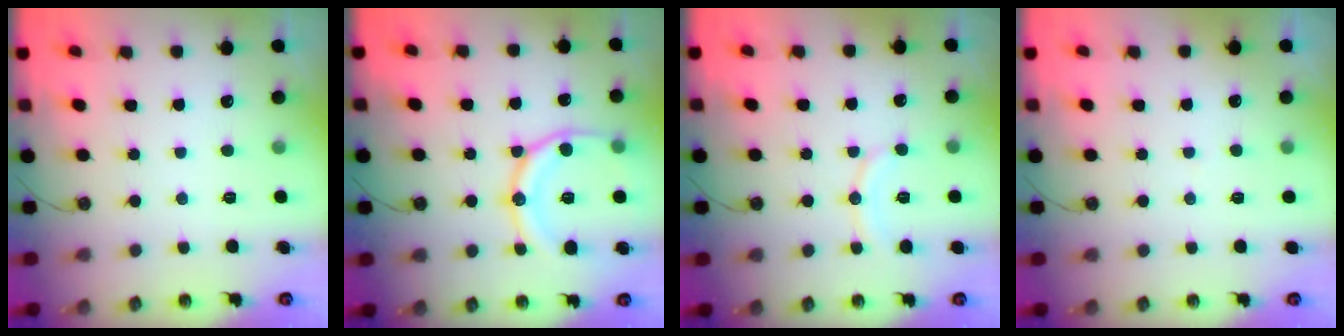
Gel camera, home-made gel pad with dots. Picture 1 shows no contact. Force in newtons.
{"total": 16.9, "press": 16.8, "slide": 1.7}
{"total": 8.2, "press": 8.2, "slide": 0.9}
{"total": 3.5, "press": 3.5, "slide": 0.4}